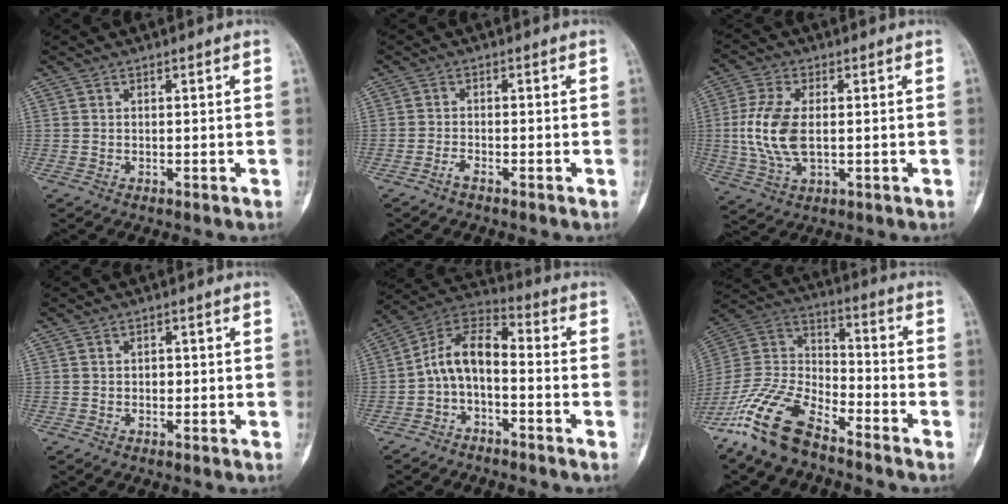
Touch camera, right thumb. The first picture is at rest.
{"total": 1.5, "force": [-1.2, 0.3, 0.8], "torque": [-0.023, 0.006, -0.026]}
{"total": 10.6, "force": [0.2, 5.6, 9.0], "torque": [-0.198, -0.002, 0.008]}
{"total": 1.1, "force": [0.1, 0.9, 0.6], "torque": [-0.001, 0.003, 0.001]}
{"total": 9.3, "force": [-2.3, 5.1, 7.5], "torque": [-0.128, 0.060, -0.059]}
{"total": 16.1, "force": [-11.6, 6.4, 9.2], "torque": [-0.183, 0.062, -0.229]}